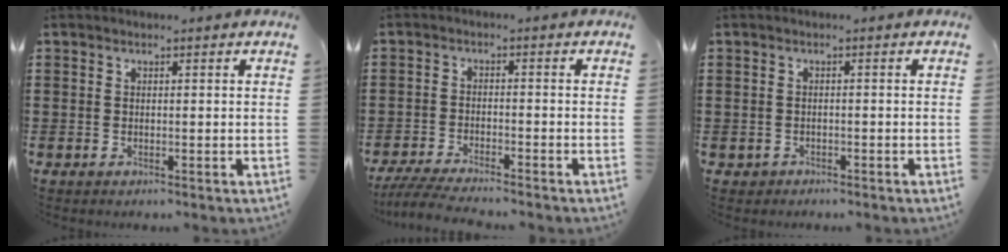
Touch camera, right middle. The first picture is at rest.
{"total": 4.2, "force": [-4.0, 0.1, 1.3], "torque": [-0.037, -0.012, -0.082]}
{"total": 0.8, "force": [-0.7, 0.4, -0.1], "torque": [-0.003, 0.000, -0.017]}